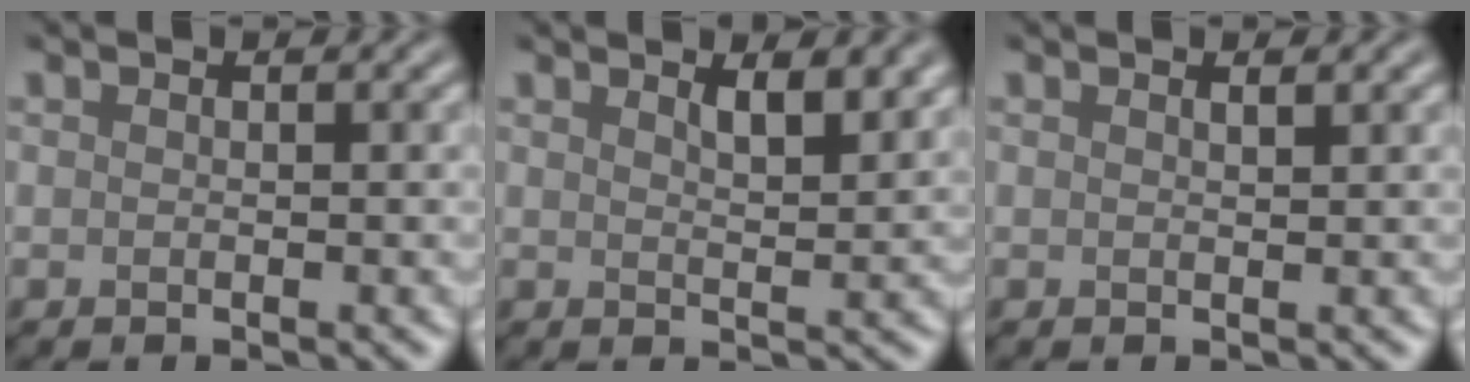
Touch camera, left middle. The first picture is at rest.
{"total": 2.7, "force": [1.9, 0.8, 1.8], "torque": [-0.023, -0.005, 0.033]}
{"total": 0.6, "force": [0.5, 0.1, 0.3], "torque": [-0.004, -0.003, 0.009]}